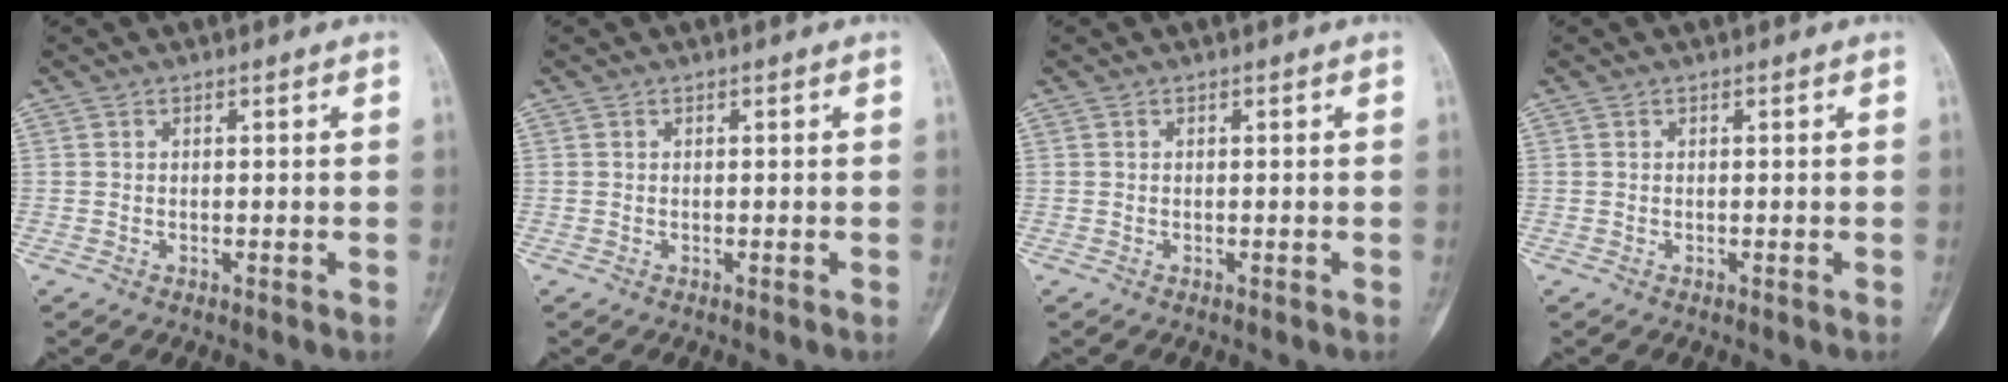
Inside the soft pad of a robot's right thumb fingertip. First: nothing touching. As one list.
[{"total": 0.0}, {"total": 0.0}, {"total": 0.0}]